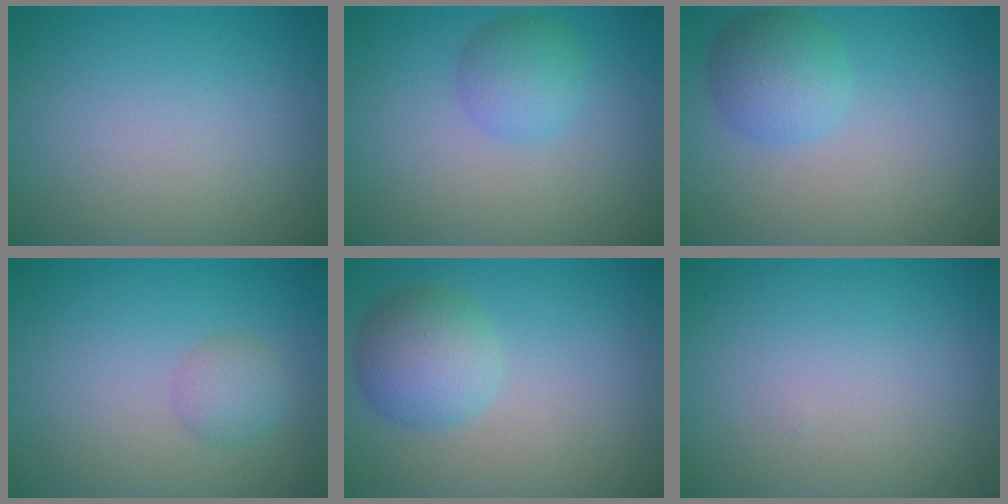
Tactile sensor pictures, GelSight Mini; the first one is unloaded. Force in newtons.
{"total": 2.8, "press": 2.8, "slide": 0.1}
{"total": 3.5, "press": 3.5, "slide": 0.1}
{"total": 1.6, "press": 1.6, "slide": 0.2}
{"total": 4.2, "press": 4.2, "slide": 0.1}
{"total": 0.0}